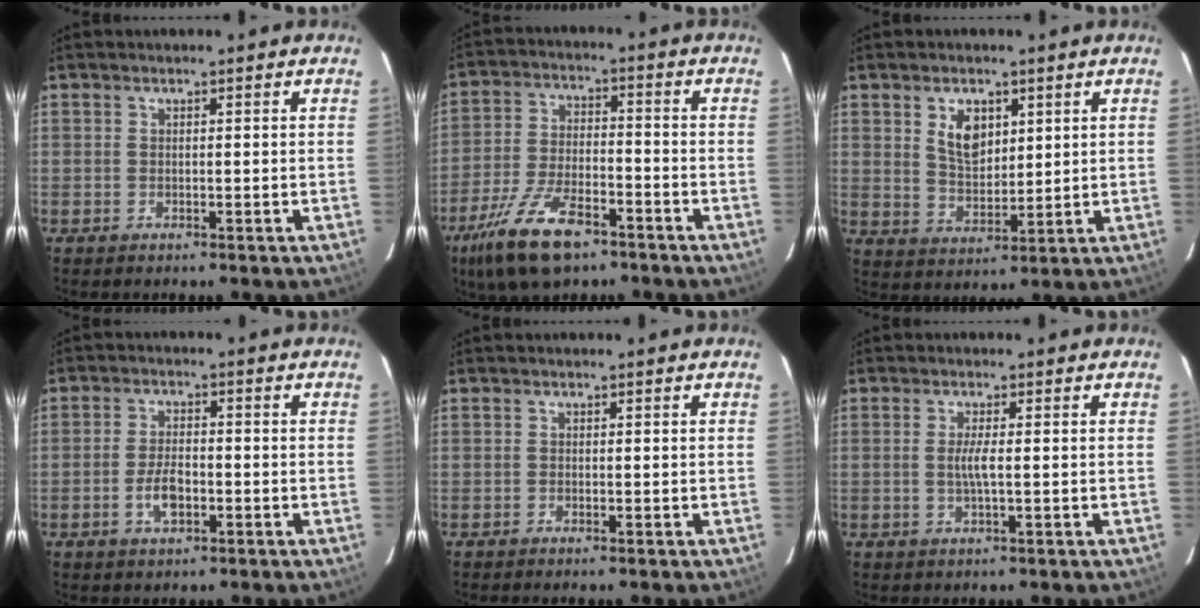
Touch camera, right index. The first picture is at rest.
{"total": 14.3, "force": [-9.4, 5.5, 9.4], "torque": [-0.209, -0.024, -0.172]}
{"total": 6.9, "force": [2.8, 4.2, 4.7], "torque": [-0.081, 0.004, 0.059]}
{"total": 5.1, "force": [-2.0, 2.4, 4.0], "torque": [-0.084, 0.002, -0.034]}
{"total": 0.0}
{"total": 2.5, "force": [-0.2, 0.0, 2.5], "torque": [-0.049, -0.003, -0.005]}